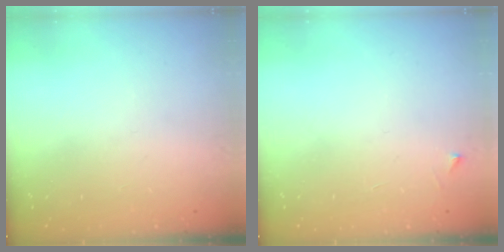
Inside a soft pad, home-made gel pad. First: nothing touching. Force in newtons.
{"total": 2.5, "press": 2.5, "slide": 0.3}